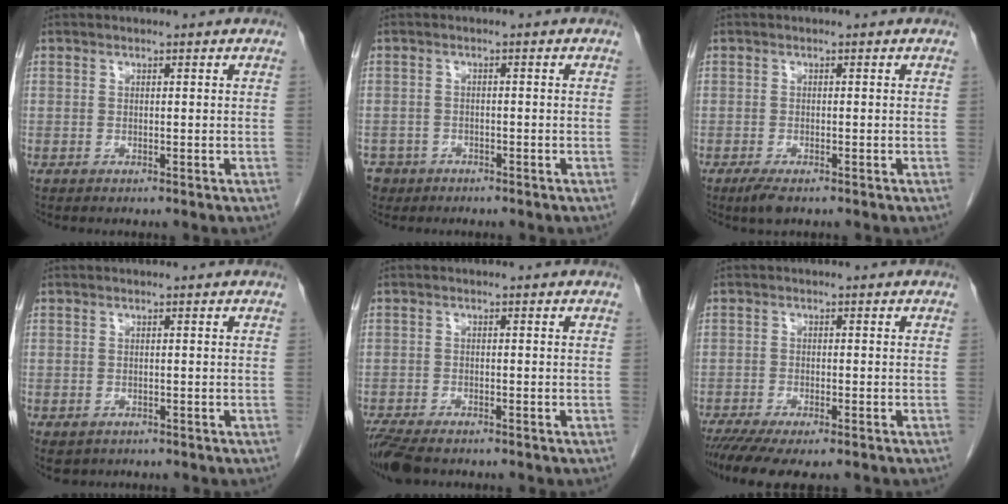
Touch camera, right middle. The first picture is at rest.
{"total": 3.9, "force": [-2.7, 2.8, 0.1], "torque": [-0.004, 0.005, -0.045]}
{"total": 2.6, "force": [-1.8, 0.8, 1.8], "torque": [-0.038, -0.006, -0.028]}
{"total": 2.0, "force": [-1.1, 1.5, 0.6], "torque": [-0.010, -0.001, -0.008]}
{"total": 6.5, "force": [-5.3, 1.9, 3.3], "torque": [-0.062, -0.016, -0.091]}
{"total": 8.6, "force": [-6.7, 1.9, 5.1], "torque": [-0.076, -0.015, -0.104]}